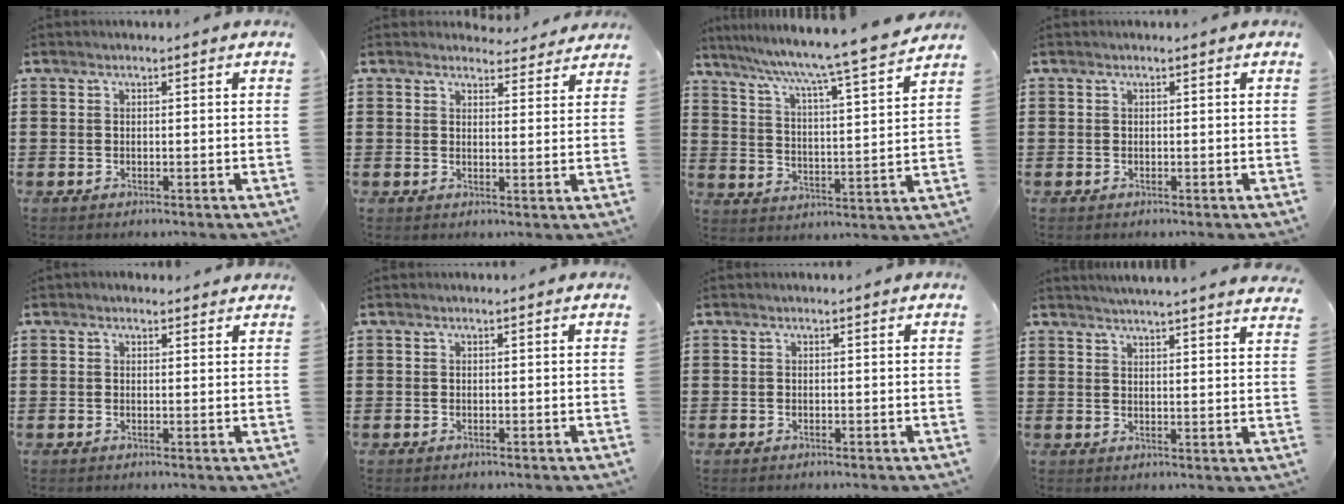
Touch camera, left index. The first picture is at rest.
{"total": 3.6, "force": [3.5, 0.8, 0.5], "torque": [-0.003, -0.018, 0.062]}
{"total": 6.7, "force": [5.8, -1.2, 3.1], "torque": [-0.085, -0.052, 0.085]}
{"total": 0.0}
{"total": 1.2, "force": [1.1, 0.6, 0.2], "torque": [-0.006, 0.005, 0.021]}
{"total": 0.0}
{"total": 0.0}
{"total": 3.7, "force": [3.6, -1.0, 0.4], "torque": [-0.019, -0.020, 0.062]}